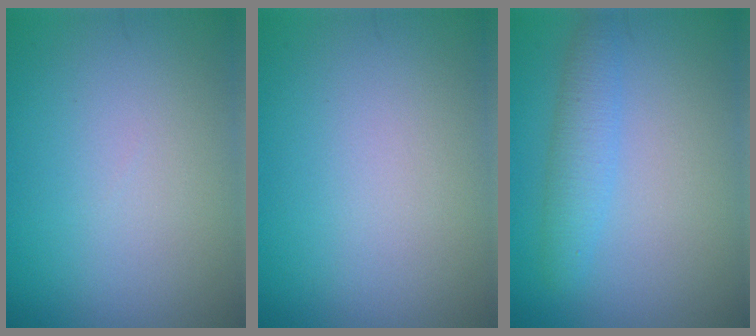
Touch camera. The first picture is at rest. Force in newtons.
{"total": 0.0}
{"total": 2.4, "press": 2.4, "slide": 0.1}